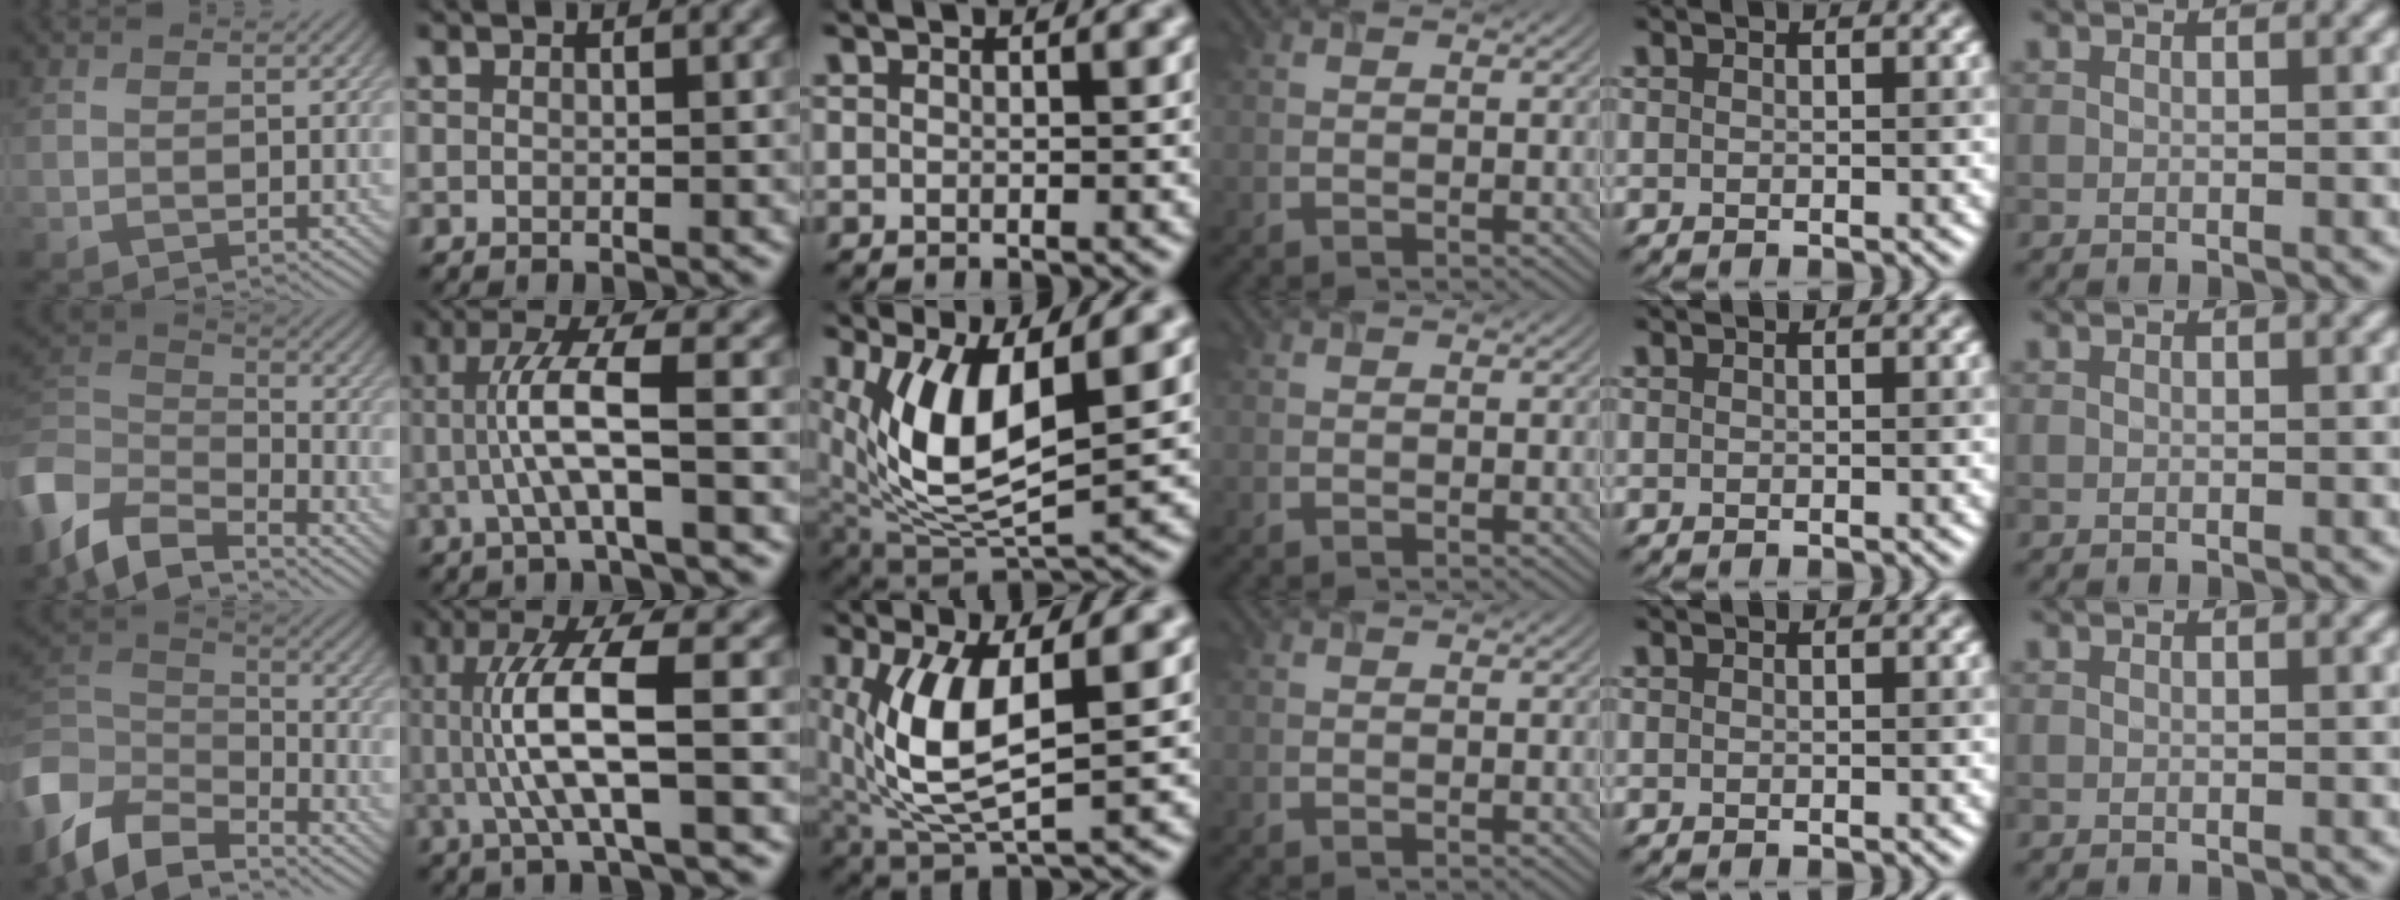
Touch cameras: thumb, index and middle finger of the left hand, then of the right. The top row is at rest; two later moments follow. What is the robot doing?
{"motion": "lift_and_place", "object": "timer"}